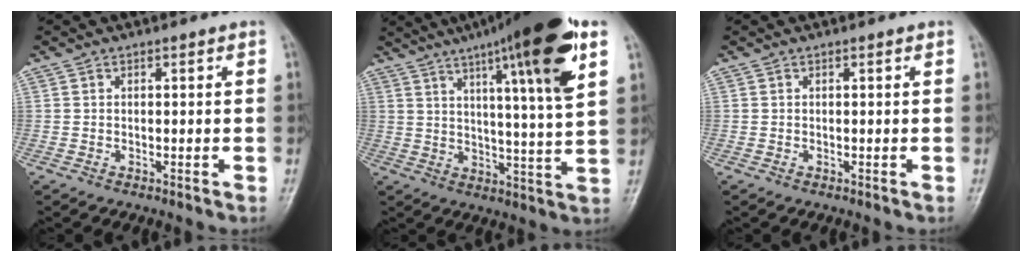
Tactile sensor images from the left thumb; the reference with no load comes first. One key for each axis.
{"total": 20.5, "fx": 10.3, "fy": 2.3, "fz": 17.5, "tx": -0.251, "ty": -0.025, "tz": 0.151}
{"total": 0.0}